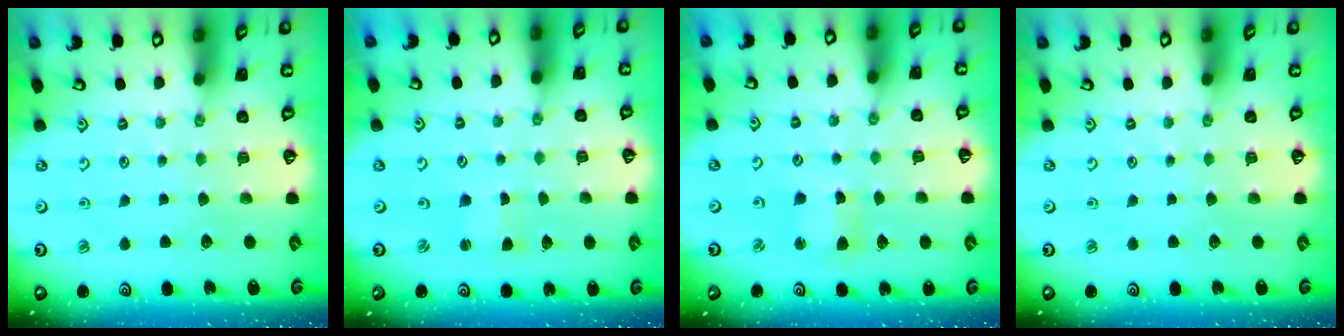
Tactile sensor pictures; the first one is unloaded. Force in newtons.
{"total": 1.3, "press": 1.3, "slide": 0.1}
{"total": 4.7, "press": 4.7, "slide": 0.6}
{"total": 0.0}